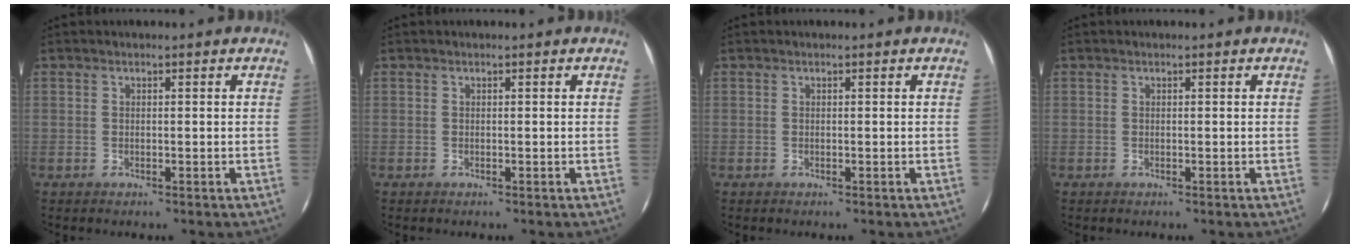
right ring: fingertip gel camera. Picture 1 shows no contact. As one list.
[{"total": 0.0}, {"total": 0.0}, {"total": 0.0}]